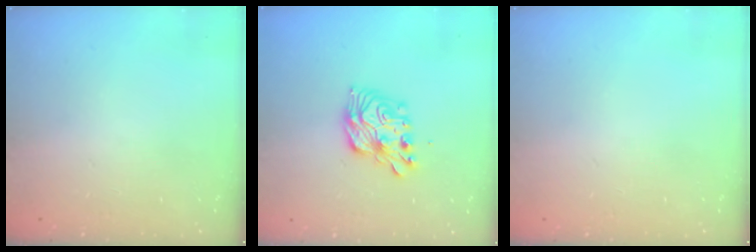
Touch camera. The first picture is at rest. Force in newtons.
{"total": 11.8, "press": 11.8, "slide": 0.4}
{"total": 0.0}